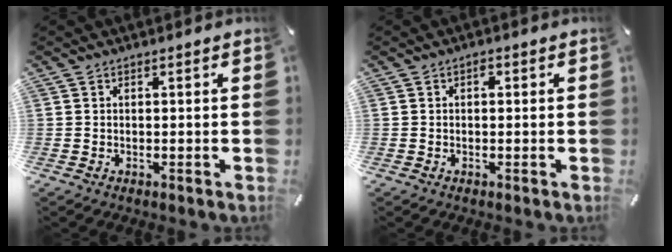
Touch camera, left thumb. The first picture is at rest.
{"total": 0.9, "force": [0.1, 0.7, 0.6], "torque": [-0.013, 0.006, 0.000]}